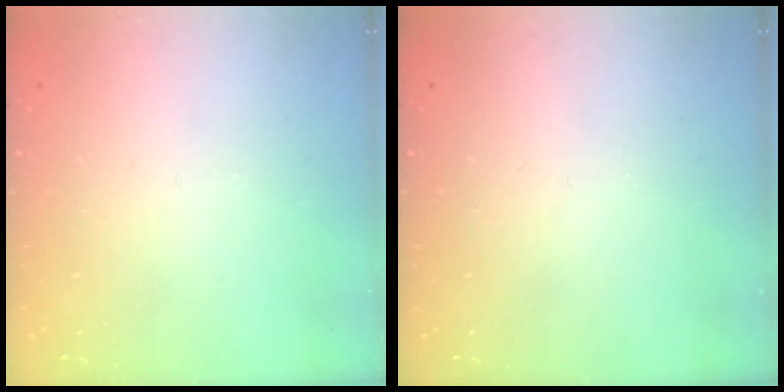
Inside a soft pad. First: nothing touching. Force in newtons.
{"total": 0.0}